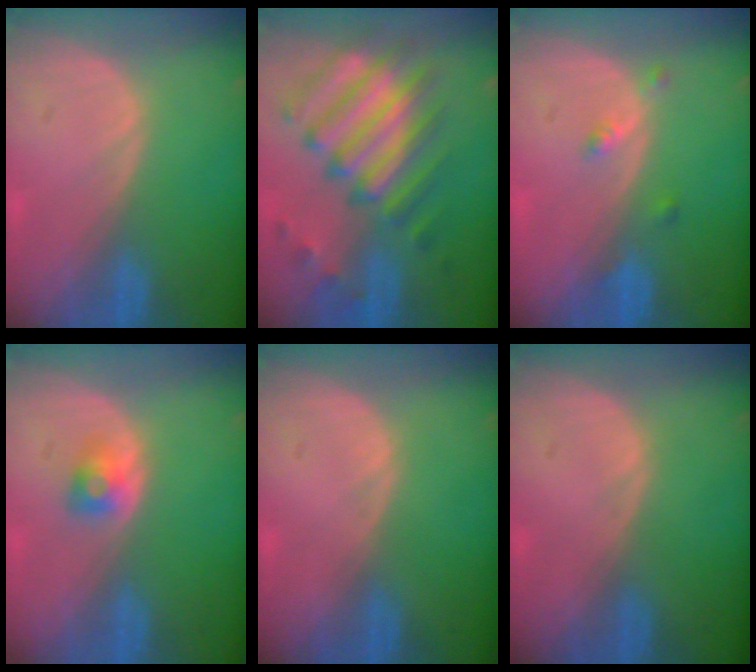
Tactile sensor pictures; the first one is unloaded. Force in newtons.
{"total": 10.9, "press": 10.4, "slide": 3.4}
{"total": 2.2, "press": 1.8, "slide": 1.3}
{"total": 2.4, "press": 2.3, "slide": 0.8}
{"total": 0.0}
{"total": 0.0}